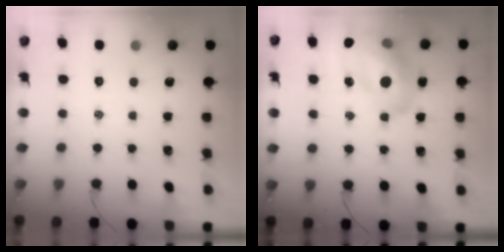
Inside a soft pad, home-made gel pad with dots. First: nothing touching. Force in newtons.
{"total": 18.4, "press": 17.6, "slide": 5.4}